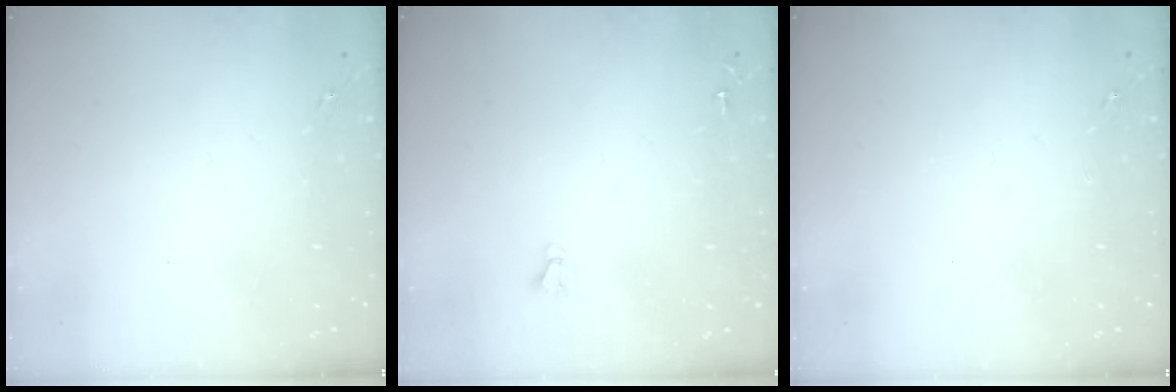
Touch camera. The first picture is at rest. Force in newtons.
{"total": 2.0, "press": 2.0, "slide": 0.2}
{"total": 0.0}